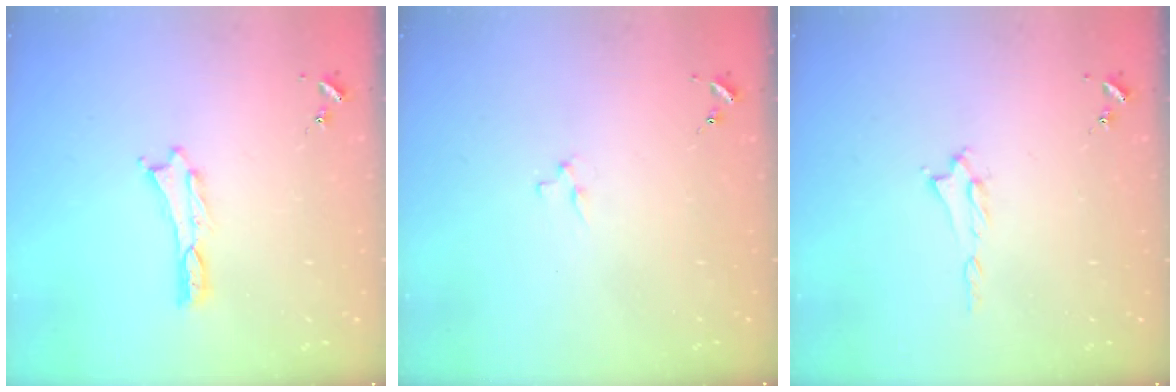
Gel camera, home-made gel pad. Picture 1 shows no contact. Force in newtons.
{"total": 1.8, "press": 1.8, "slide": 0.3}
{"total": 1.0, "press": 0.9, "slide": 0.2}